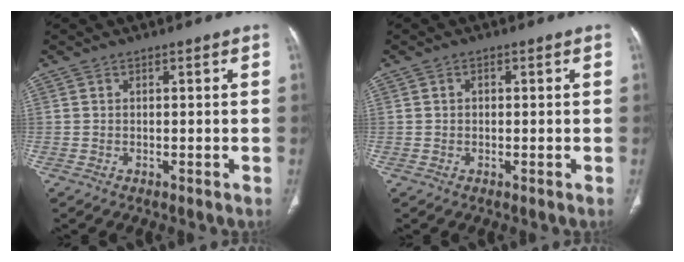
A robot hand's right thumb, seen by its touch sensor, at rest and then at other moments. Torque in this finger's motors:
{"motor_torque": [-0.37, -0.24, -0.13, 0.04, 0.10]}